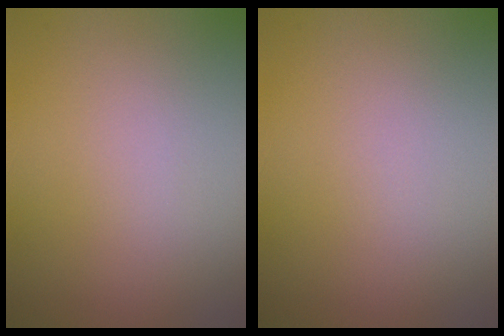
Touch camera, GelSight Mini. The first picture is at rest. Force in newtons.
{"total": 0.0}